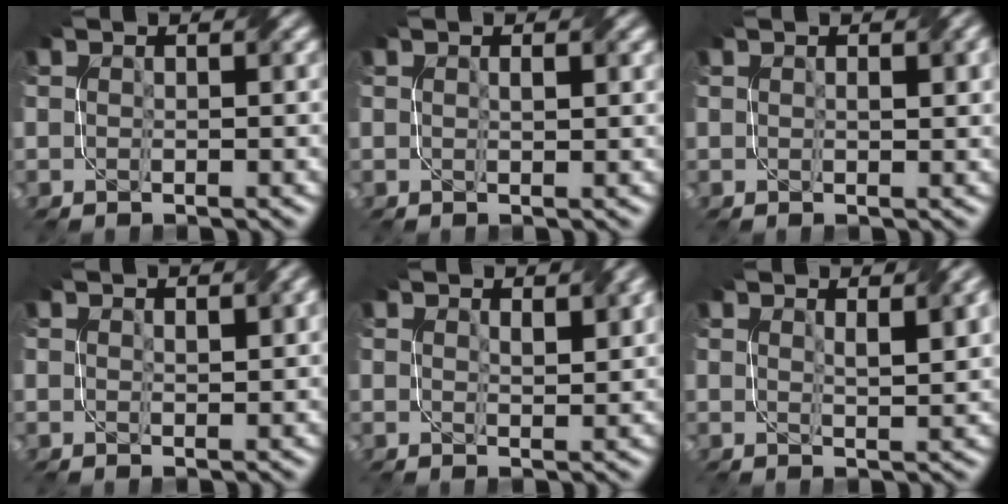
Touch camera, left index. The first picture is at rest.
{"total": 0.7, "force": [0.2, 0.1, 0.7], "torque": [-0.012, -0.001, 0.005]}
{"total": 1.5, "force": [0.4, 0.4, 1.4], "torque": [-0.017, 0.000, 0.011]}
{"total": 1.7, "force": [0.9, 0.4, 1.3], "torque": [-0.017, -0.001, 0.018]}
{"total": 2.6, "force": [1.6, 0.7, 1.9], "torque": [-0.029, -0.003, 0.029]}
{"total": 3.8, "force": [1.8, 1.0, 3.2], "torque": [-0.039, 0.000, 0.028]}